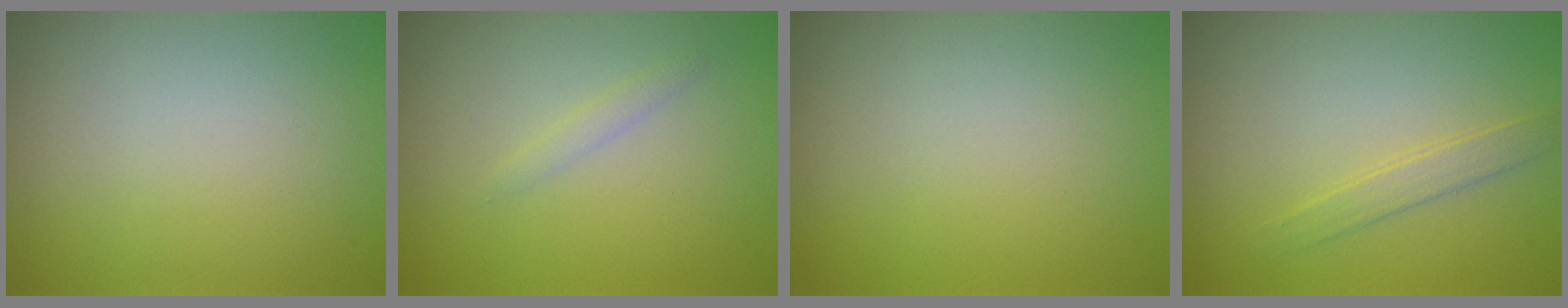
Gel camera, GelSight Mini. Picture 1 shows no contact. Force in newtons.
{"total": 0.9, "press": 0.9, "slide": 0.1}
{"total": 0.0}
{"total": 1.5, "press": 1.5, "slide": 0.1}